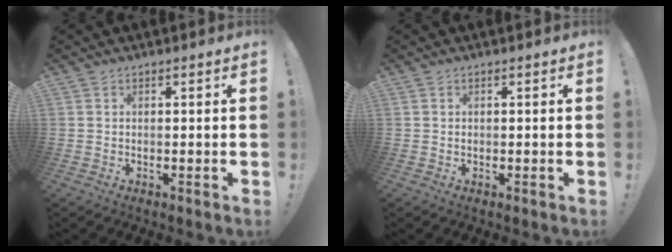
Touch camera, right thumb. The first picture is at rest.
{"total": 0.0}